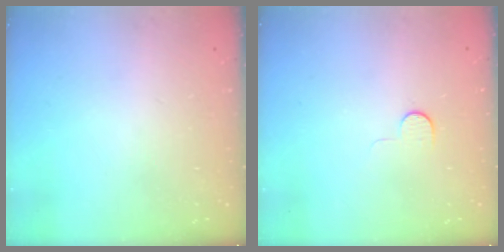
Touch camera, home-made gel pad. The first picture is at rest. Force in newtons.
{"total": 5.0, "press": 5.0, "slide": 0.5}